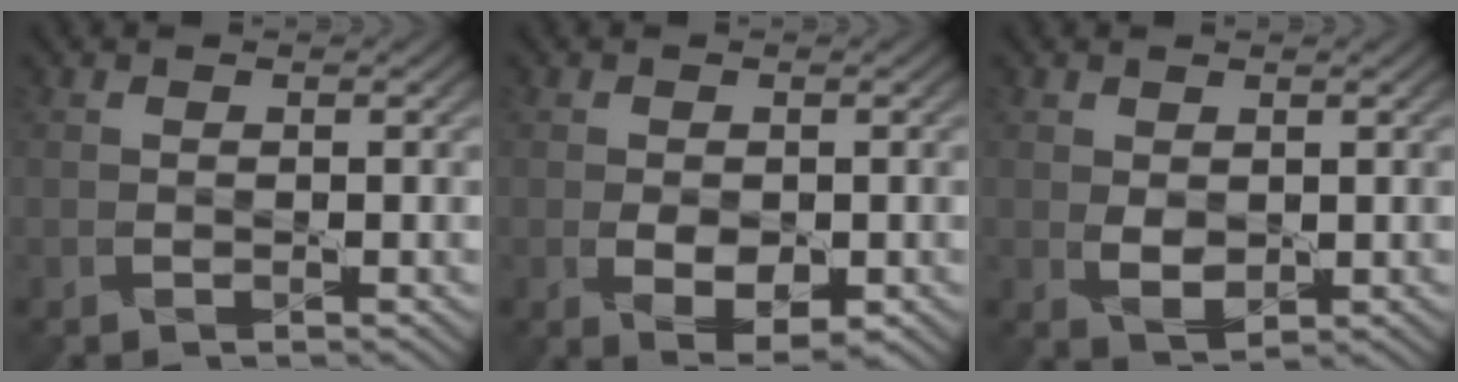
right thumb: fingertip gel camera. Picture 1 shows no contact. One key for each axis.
{"total": 3.9, "fx": -0.9, "fy": 2.2, "fz": 3.1, "tx": -0.058, "ty": -0.011, "tz": -0.011}
{"total": 2.7, "fx": 0.4, "fy": 1.8, "fz": 2.0, "tx": -0.045, "ty": -0.002, "tz": 0.012}